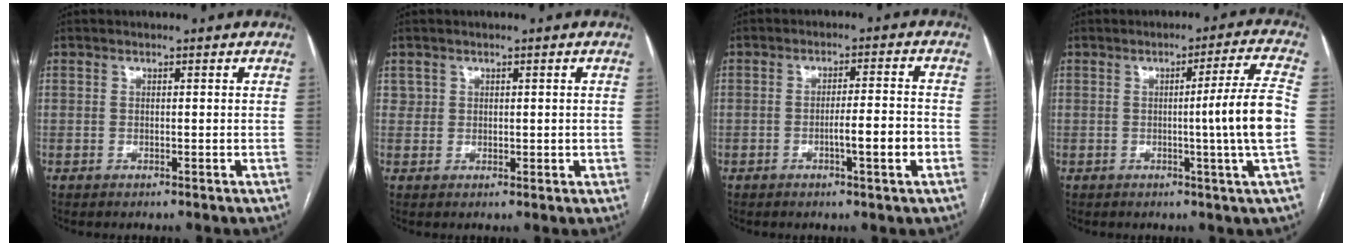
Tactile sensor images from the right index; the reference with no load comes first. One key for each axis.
{"total": 2.0, "fx": 0.7, "fy": 1.7, "fz": 0.6, "tx": -0.008, "ty": 0.003, "tz": 0.018}
{"total": 5.6, "fx": -1.9, "fy": 0.1, "fz": 5.2, "tx": -0.078, "ty": 0.002, "tz": -0.028}
{"total": 9.2, "fx": -1.0, "fy": -2.4, "fz": 8.8, "tx": -0.122, "ty": -0.007, "tz": -0.014}